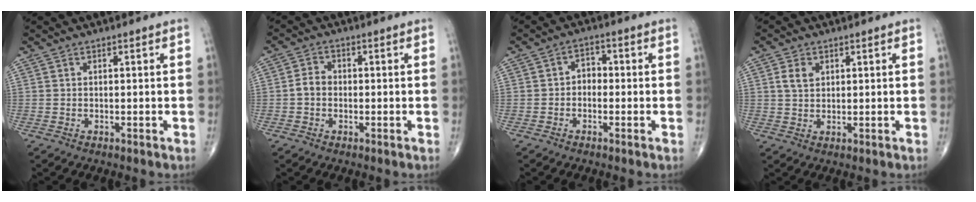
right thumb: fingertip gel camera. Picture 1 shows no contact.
{"total": 3.0, "force": [-0.6, 2.4, 1.7], "torque": [-0.024, 0.012, -0.018]}
{"total": 3.0, "force": [-0.7, 2.3, 1.8], "torque": [-0.009, 0.018, -0.025]}
{"total": 3.4, "force": [1.2, 2.4, 2.1], "torque": [-0.033, -0.001, 0.025]}